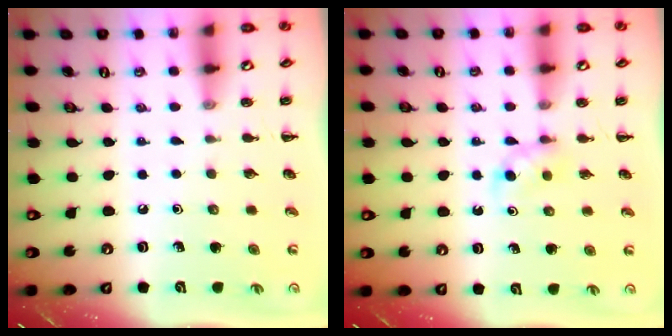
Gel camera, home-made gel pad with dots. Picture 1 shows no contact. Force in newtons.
{"total": 3.1, "press": 2.8, "slide": 1.2}